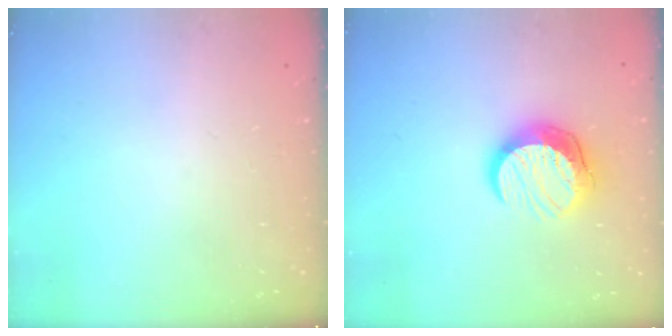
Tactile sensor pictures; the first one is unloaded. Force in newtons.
{"total": 12.3, "press": 12.2, "slide": 0.9}